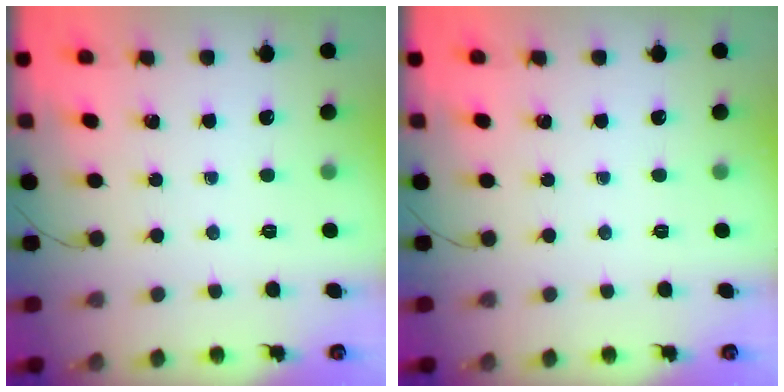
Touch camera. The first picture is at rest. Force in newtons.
{"total": 0.0}